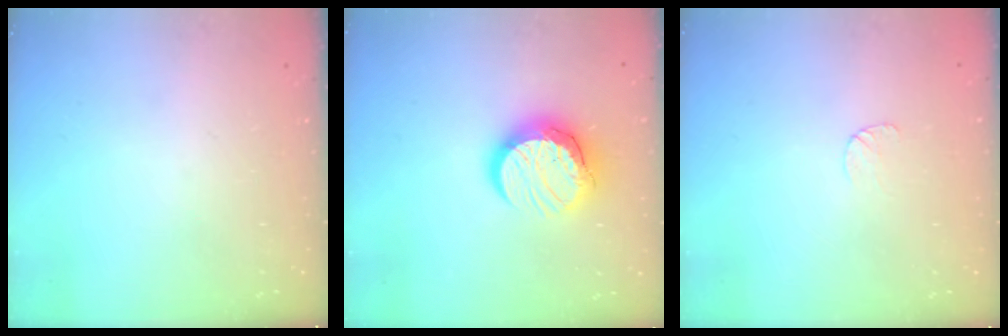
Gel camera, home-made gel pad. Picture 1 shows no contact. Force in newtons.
{"total": 12.3, "press": 12.2, "slide": 1.0}
{"total": 3.7, "press": 3.7, "slide": 0.3}